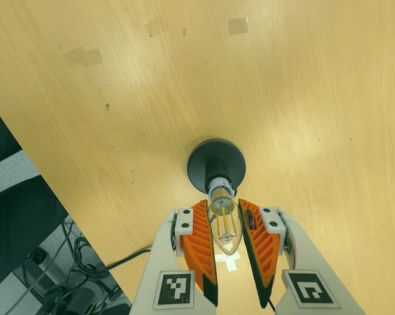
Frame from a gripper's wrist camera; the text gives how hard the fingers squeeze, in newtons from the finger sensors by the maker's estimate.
{"total": 12.0, "left": 12.4, "right": 11.6}